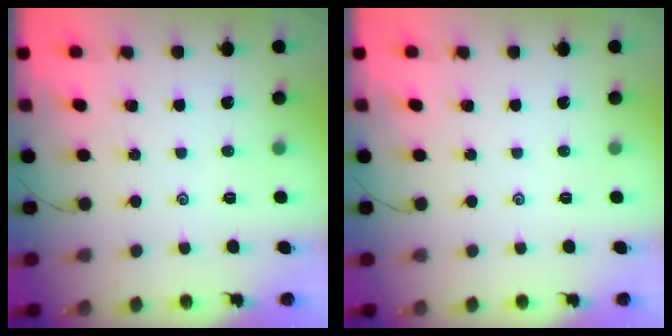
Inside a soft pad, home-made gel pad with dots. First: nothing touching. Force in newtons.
{"total": 0.0}